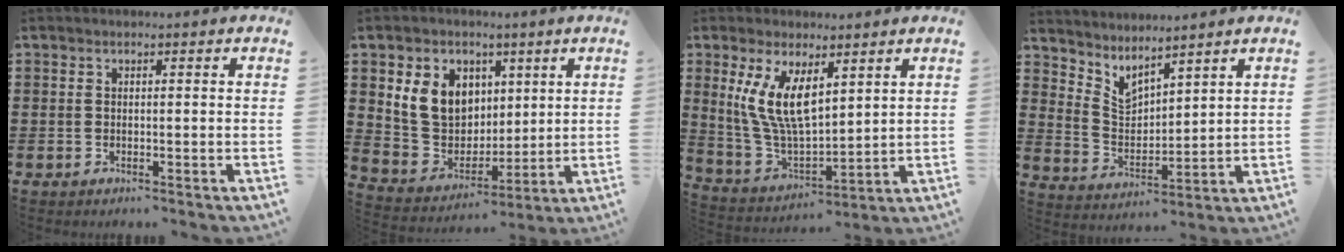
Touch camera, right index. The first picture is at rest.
{"total": 9.5, "force": [3.0, 8.2, 3.7], "torque": [-0.116, 0.004, 0.061]}
{"total": 9.2, "force": [3.9, 3.8, 7.4], "torque": [-0.172, -0.014, 0.071]}
{"total": 5.0, "force": [4.6, 1.3, 1.5], "torque": [-0.049, -0.021, 0.085]}